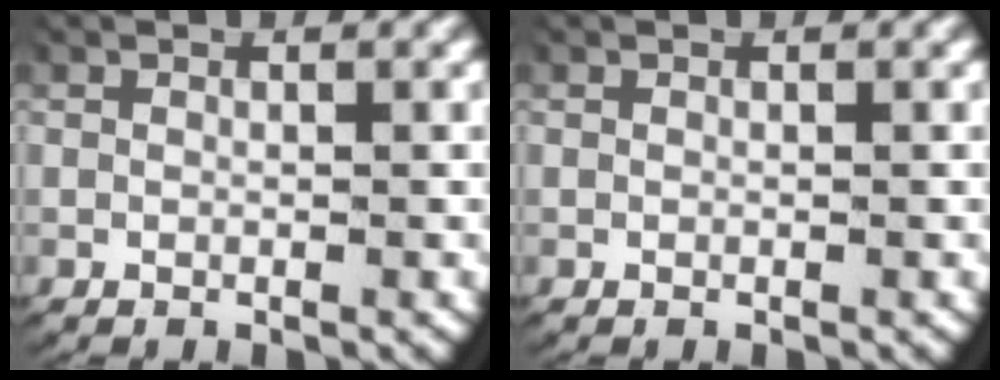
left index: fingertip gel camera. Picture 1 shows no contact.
{"total": 0.0}